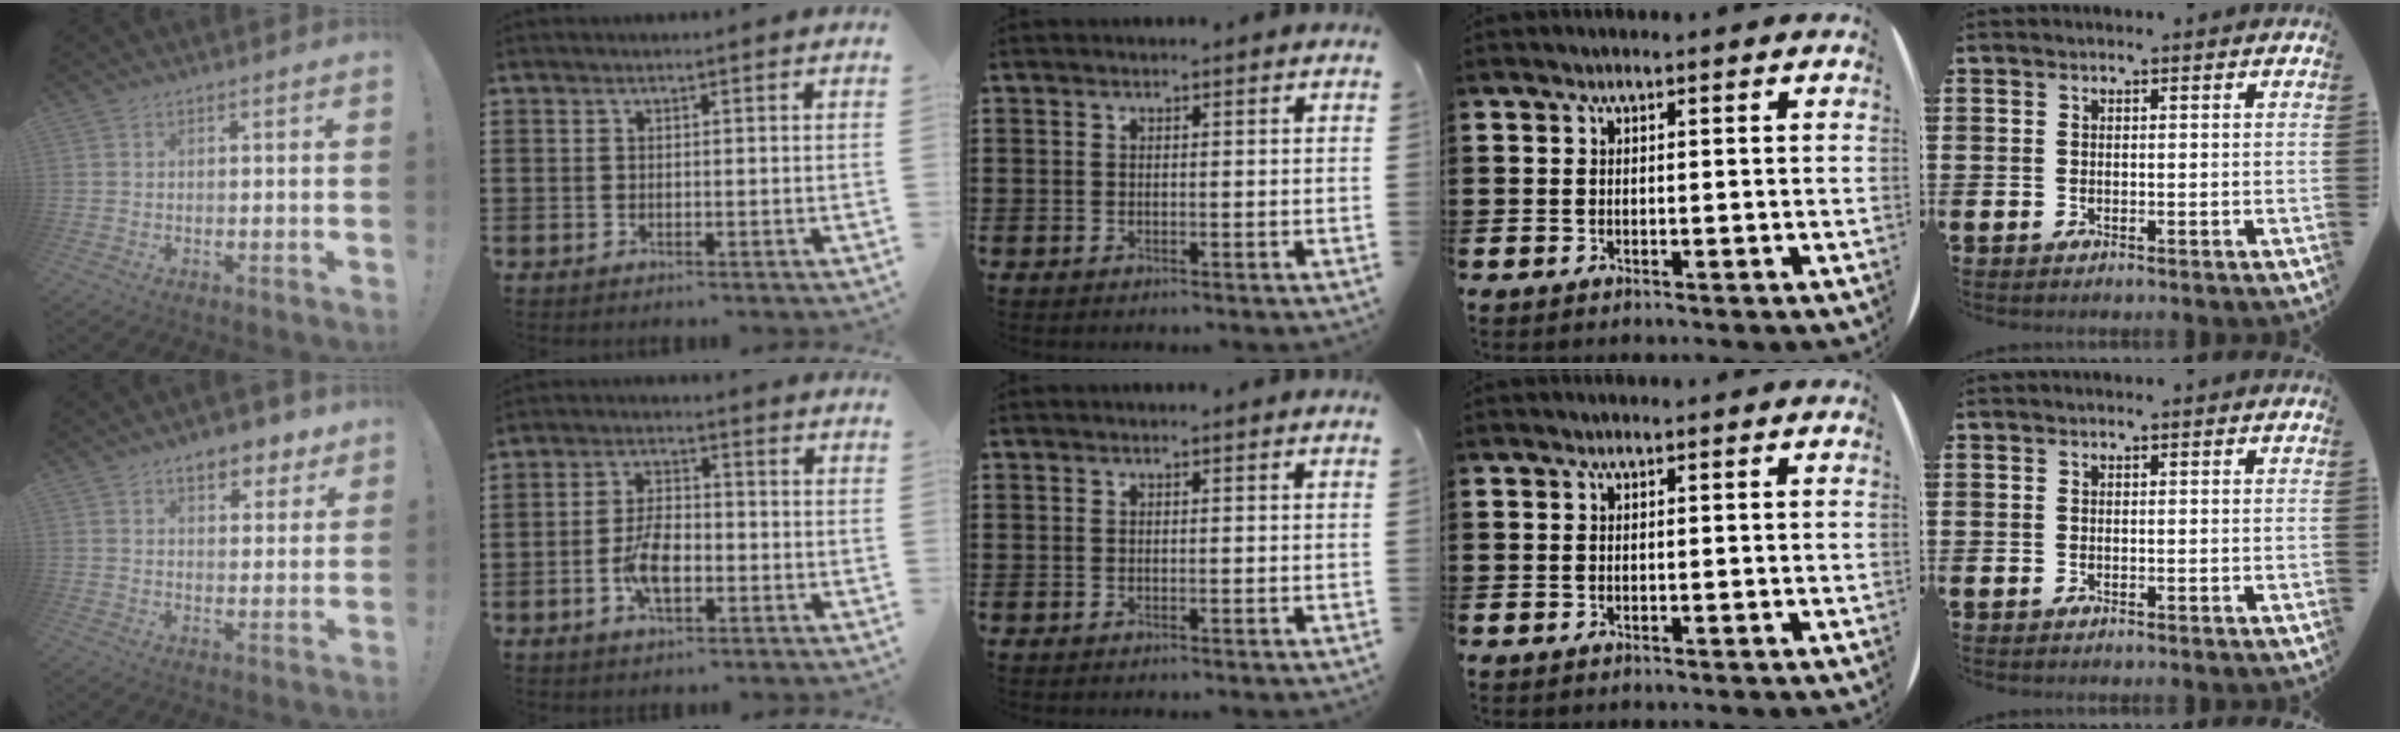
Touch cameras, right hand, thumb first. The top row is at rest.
{"thumb": {"total": 7.8, "force": [5.4, 3.8, 4.3], "torque": [-0.050, -0.025, 0.094]}, "index": {"total": 6.5, "force": [-1.9, 3.2, 5.3], "torque": [-0.118, 0.000, -0.038]}}